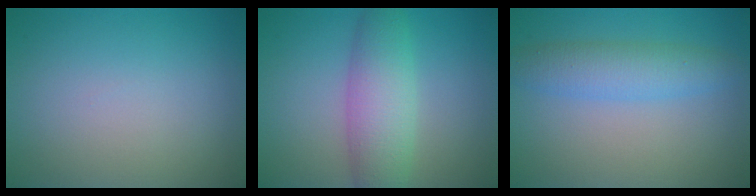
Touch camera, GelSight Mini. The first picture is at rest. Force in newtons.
{"total": 5.3, "press": 5.3, "slide": 0.0}
{"total": 3.7, "press": 3.7, "slide": 0.1}